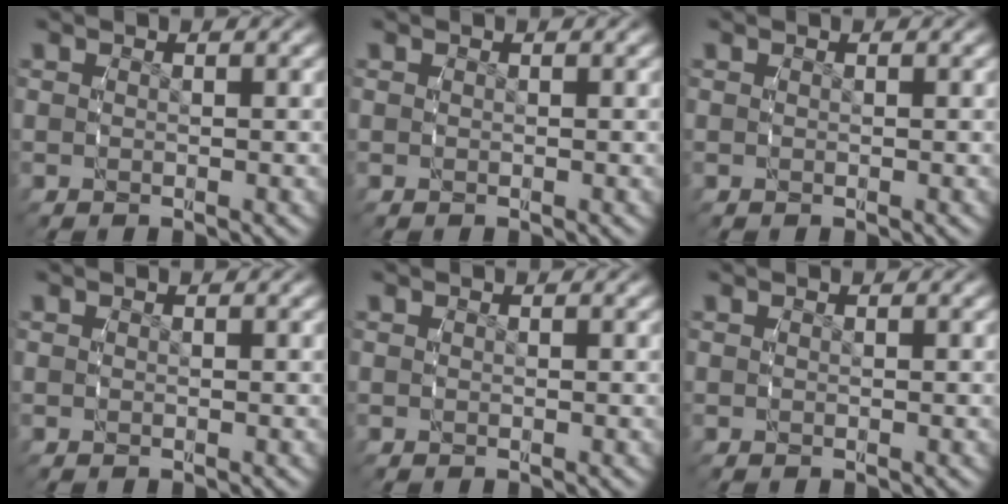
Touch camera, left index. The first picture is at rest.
{"total": 0.0}
{"total": 0.0}
{"total": 0.0}
{"total": 0.0}
{"total": 0.0}